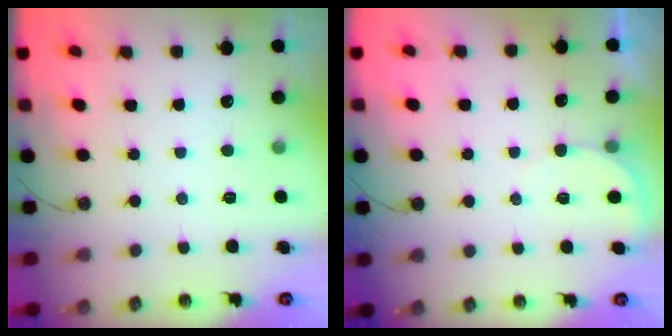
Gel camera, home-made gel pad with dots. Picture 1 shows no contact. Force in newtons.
{"total": 2.6, "press": 2.6, "slide": 0.2}